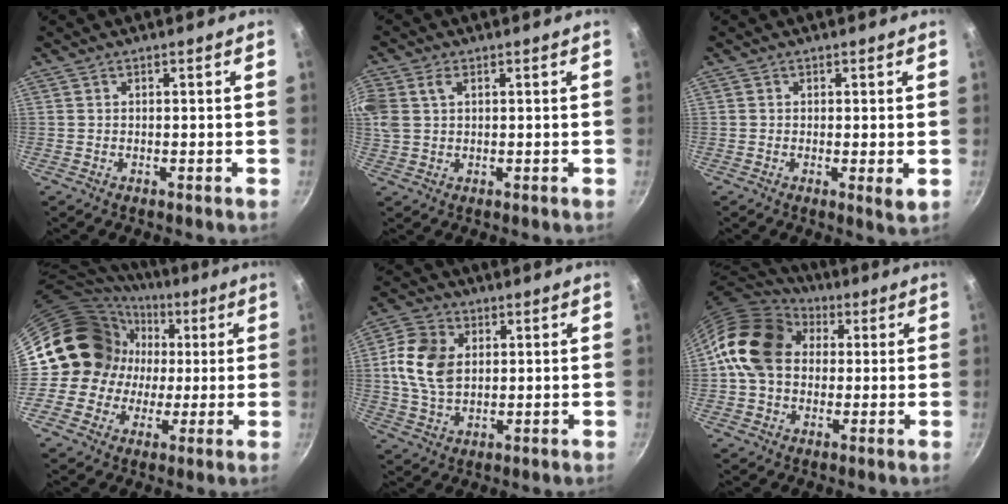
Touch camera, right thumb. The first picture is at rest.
{"total": 10.7, "force": [3.1, 7.9, 6.5], "torque": [-0.159, 0.024, 0.059]}
{"total": 2.4, "force": [0.0, 0.5, 2.3], "torque": [-0.037, -0.011, -0.003]}
{"total": 15.6, "force": [2.2, 14.5, 5.2], "torque": [-0.065, 0.020, 0.033]}
{"total": 11.4, "force": [1.9, 8.1, 7.8], "torque": [-0.133, 0.002, 0.030]}
{"total": 17.2, "force": [2.8, 13.4, 10.5], "torque": [-0.164, 0.030, 0.035]}